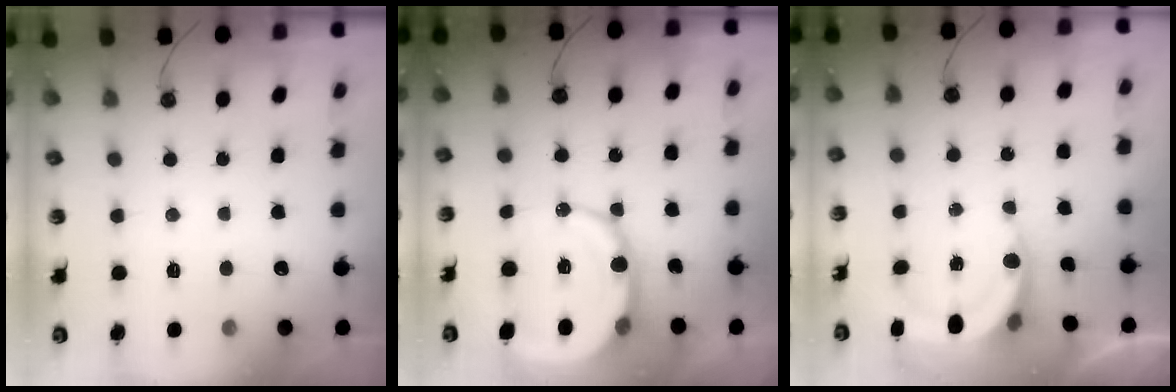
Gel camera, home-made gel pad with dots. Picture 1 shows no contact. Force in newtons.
{"total": 13.1, "press": 13.0, "slide": 1.9}
{"total": 6.3, "press": 6.1, "slide": 1.4}